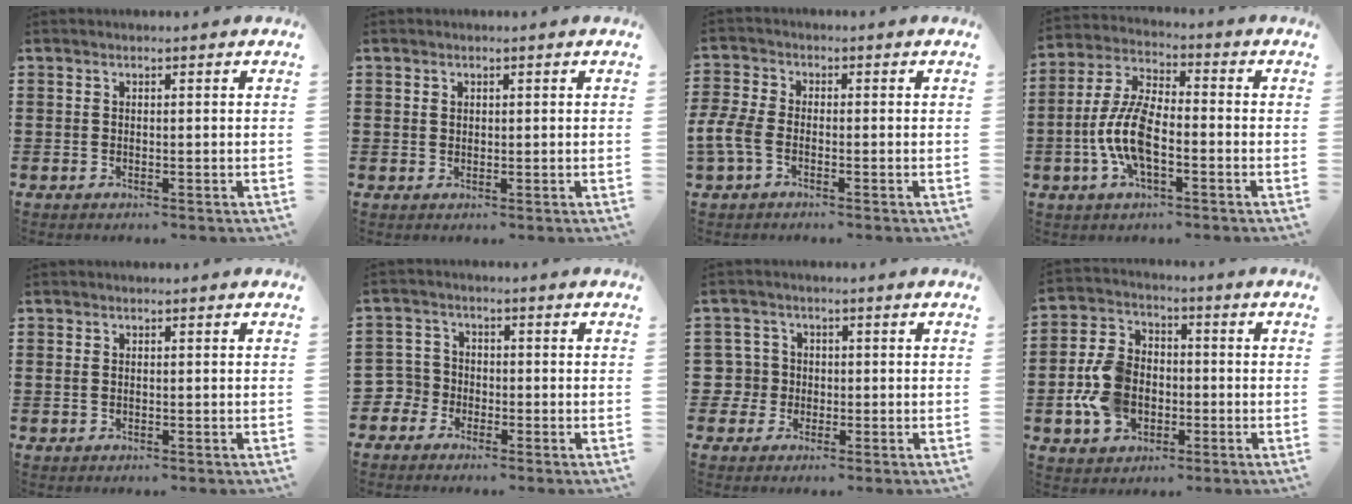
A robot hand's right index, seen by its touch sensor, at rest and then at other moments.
{"total": 0.8, "force": [0.3, 0.7, 0.3], "torque": [-0.006, 0.004, 0.007]}
{"total": 4.2, "force": [-2.1, 2.1, 3.0], "torque": [-0.086, -0.004, -0.048]}
{"total": 9.1, "force": [-2.4, 3.9, 7.9], "torque": [-0.190, -0.008, -0.053]}
{"total": 0.8, "force": [0.1, 0.5, 0.6], "torque": [-0.014, 0.005, 0.001]}
{"total": 3.6, "force": [-2.3, 2.7, 0.2], "torque": [-0.034, 0.001, -0.057]}
{"total": 3.9, "force": [-0.7, 3.8, 0.8], "torque": [-0.037, 0.007, -0.018]}
{"total": 9.4, "force": [-2.0, 6.8, 6.2], "torque": [-0.155, 0.012, -0.039]}